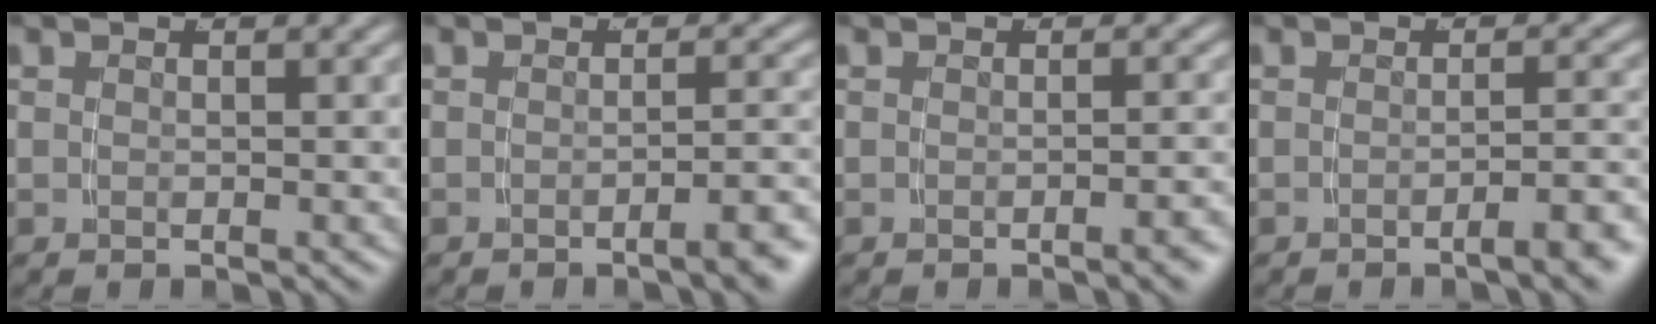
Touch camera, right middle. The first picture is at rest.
{"total": 2.8, "force": [-1.9, -0.2, 2.0], "torque": [-0.019, 0.010, -0.034]}
{"total": 1.3, "force": [-0.9, -0.4, 0.8], "torque": [-0.008, 0.012, -0.019]}
{"total": 2.7, "force": [-2.0, -0.2, 1.8], "torque": [-0.019, 0.010, -0.037]}